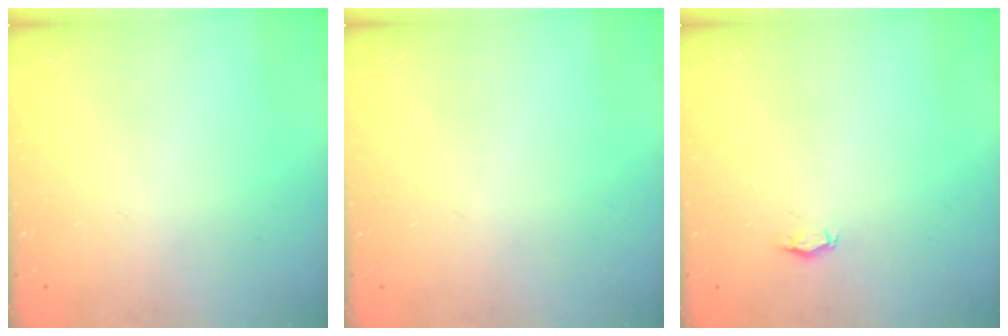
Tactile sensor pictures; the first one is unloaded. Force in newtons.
{"total": 0.0}
{"total": 2.9, "press": 2.9, "slide": 0.5}